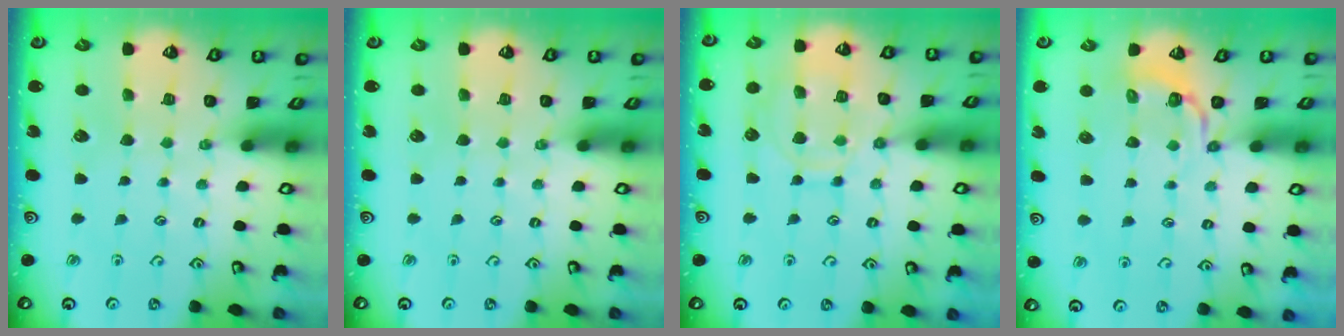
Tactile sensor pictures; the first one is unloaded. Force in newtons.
{"total": 0.0}
{"total": 11.9, "press": 11.9, "slide": 1.2}
{"total": 3.3, "press": 2.1, "slide": 2.6}